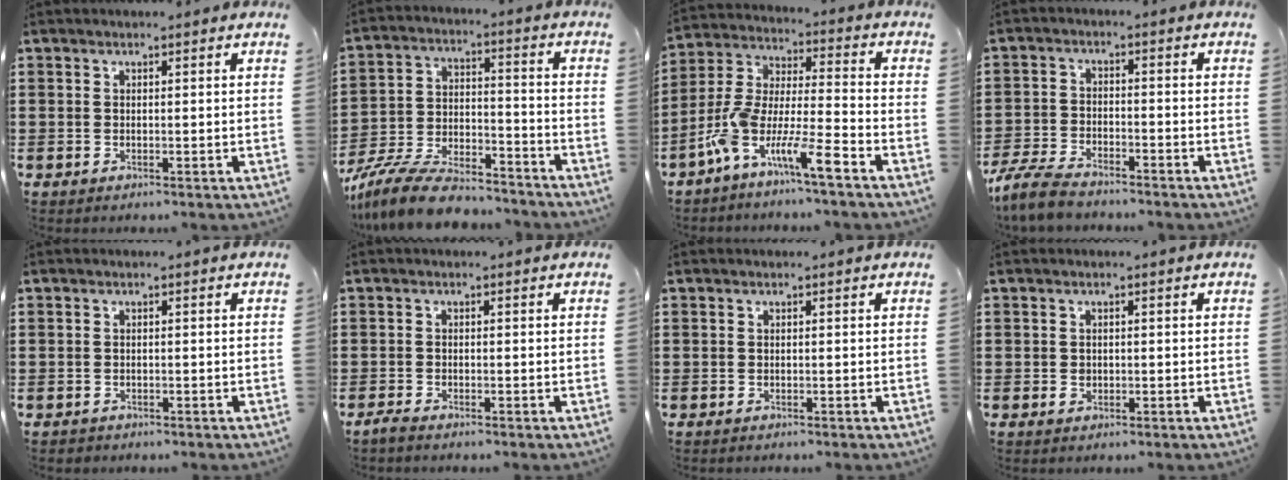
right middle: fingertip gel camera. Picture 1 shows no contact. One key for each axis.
{"total": 11.6, "fx": -10.4, "fy": 2.2, "fz": 4.6, "tx": -0.088, "ty": 0.028, "tz": -0.205}
{"total": 10.8, "fx": -8.4, "fy": 0.7, "fz": 6.8, "tx": -0.161, "ty": -0.014, "tz": -0.174}
{"total": 5.7, "fx": -5.2, "fy": 1.2, "fz": 2.2, "tx": -0.067, "ty": -0.002, "tz": -0.108}
{"total": 0.6, "fx": -0.6, "fy": 0.3, "fz": 0.0, "tx": -0.002, "ty": 0.002, "tz": -0.013}
{"total": 1.1, "fx": -1.0, "fy": 0.1, "fz": 0.3, "tx": -0.009, "ty": -0.002, "tz": -0.019}
{"total": 0.0}
{"total": 1.0, "fx": -0.2, "fy": 0.9, "fz": 0.5, "tx": -0.012, "ty": 0.004, "tz": -0.005}